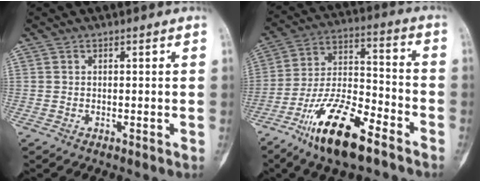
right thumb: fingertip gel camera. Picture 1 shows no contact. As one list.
[{"total": 17.4, "force": [-11.0, 5.5, 12.3], "torque": [-0.219, 0.068, -0.203]}]